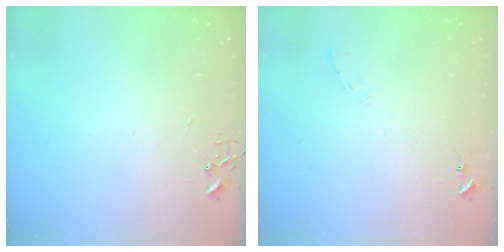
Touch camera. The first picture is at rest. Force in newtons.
{"total": 5.3, "press": 5.2, "slide": 0.9}